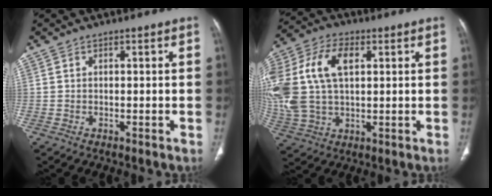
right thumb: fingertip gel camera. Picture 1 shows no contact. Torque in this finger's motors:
{"motor_torque": [0.58, 0.61, 1.05, 0.69, 0.57]}